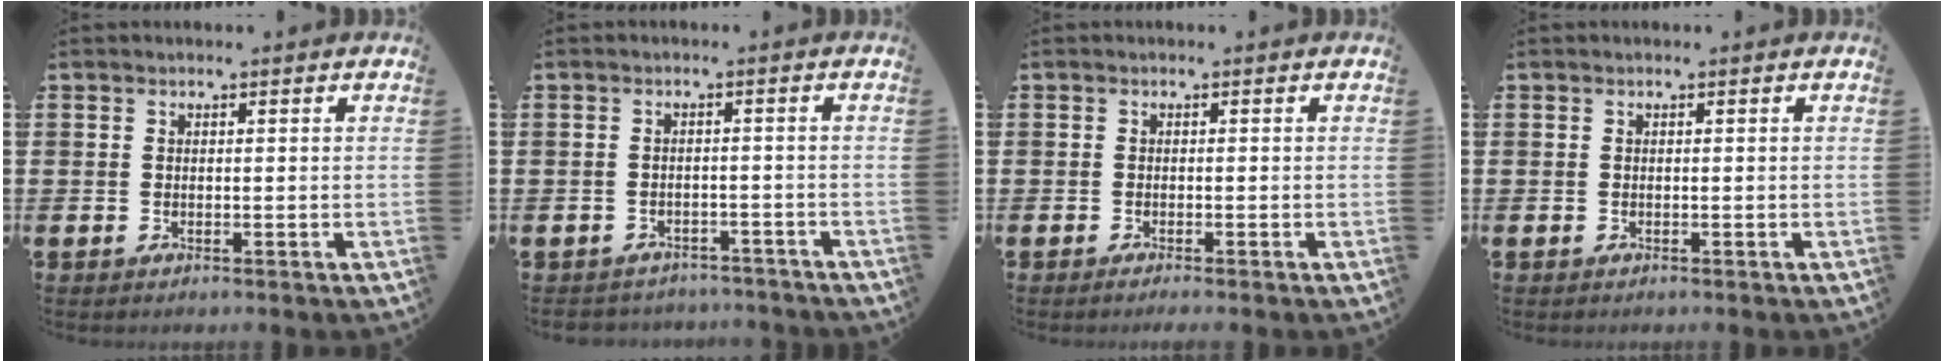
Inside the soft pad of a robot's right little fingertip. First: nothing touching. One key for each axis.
{"total": 1.7, "fx": -1.7, "fy": 0.3, "fz": -0.2, "tx": -0.004, "ty": 0.001, "tz": -0.039}
{"total": 0.6, "fx": -0.4, "fy": 0.0, "fz": 0.4, "tx": -0.006, "ty": -0.003, "tz": -0.007}
{"total": 0.0}